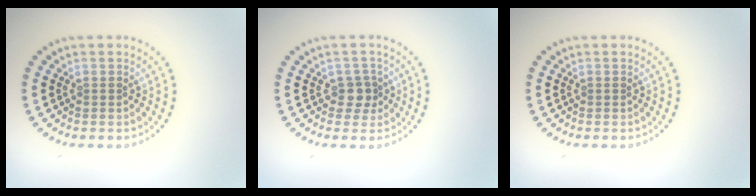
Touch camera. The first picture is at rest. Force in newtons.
{"total": 1.8, "press": 1.5, "slide": 1.0}
{"total": 0.0}